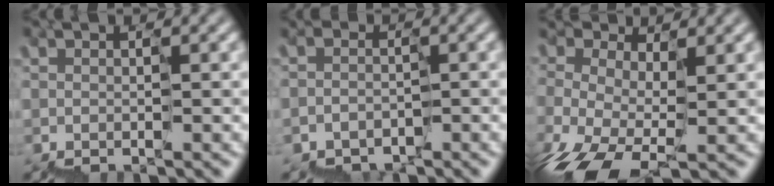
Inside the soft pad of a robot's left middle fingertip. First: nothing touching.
{"total": 2.4, "force": [-2.2, 0.8, -0.5], "torque": [0.004, 0.002, -0.030]}
{"total": 5.0, "force": [-2.2, 2.9, 3.4], "torque": [-0.096, -0.012, -0.034]}